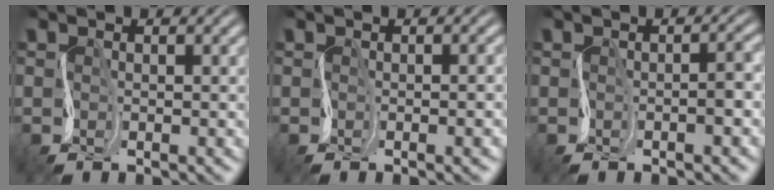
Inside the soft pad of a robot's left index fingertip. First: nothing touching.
{"total": 4.3, "force": [-0.7, 1.9, 3.8], "torque": [-0.020, 0.006, 0.000]}
{"total": 2.5, "force": [-0.6, 0.7, 2.3], "torque": [-0.018, 0.013, -0.010]}